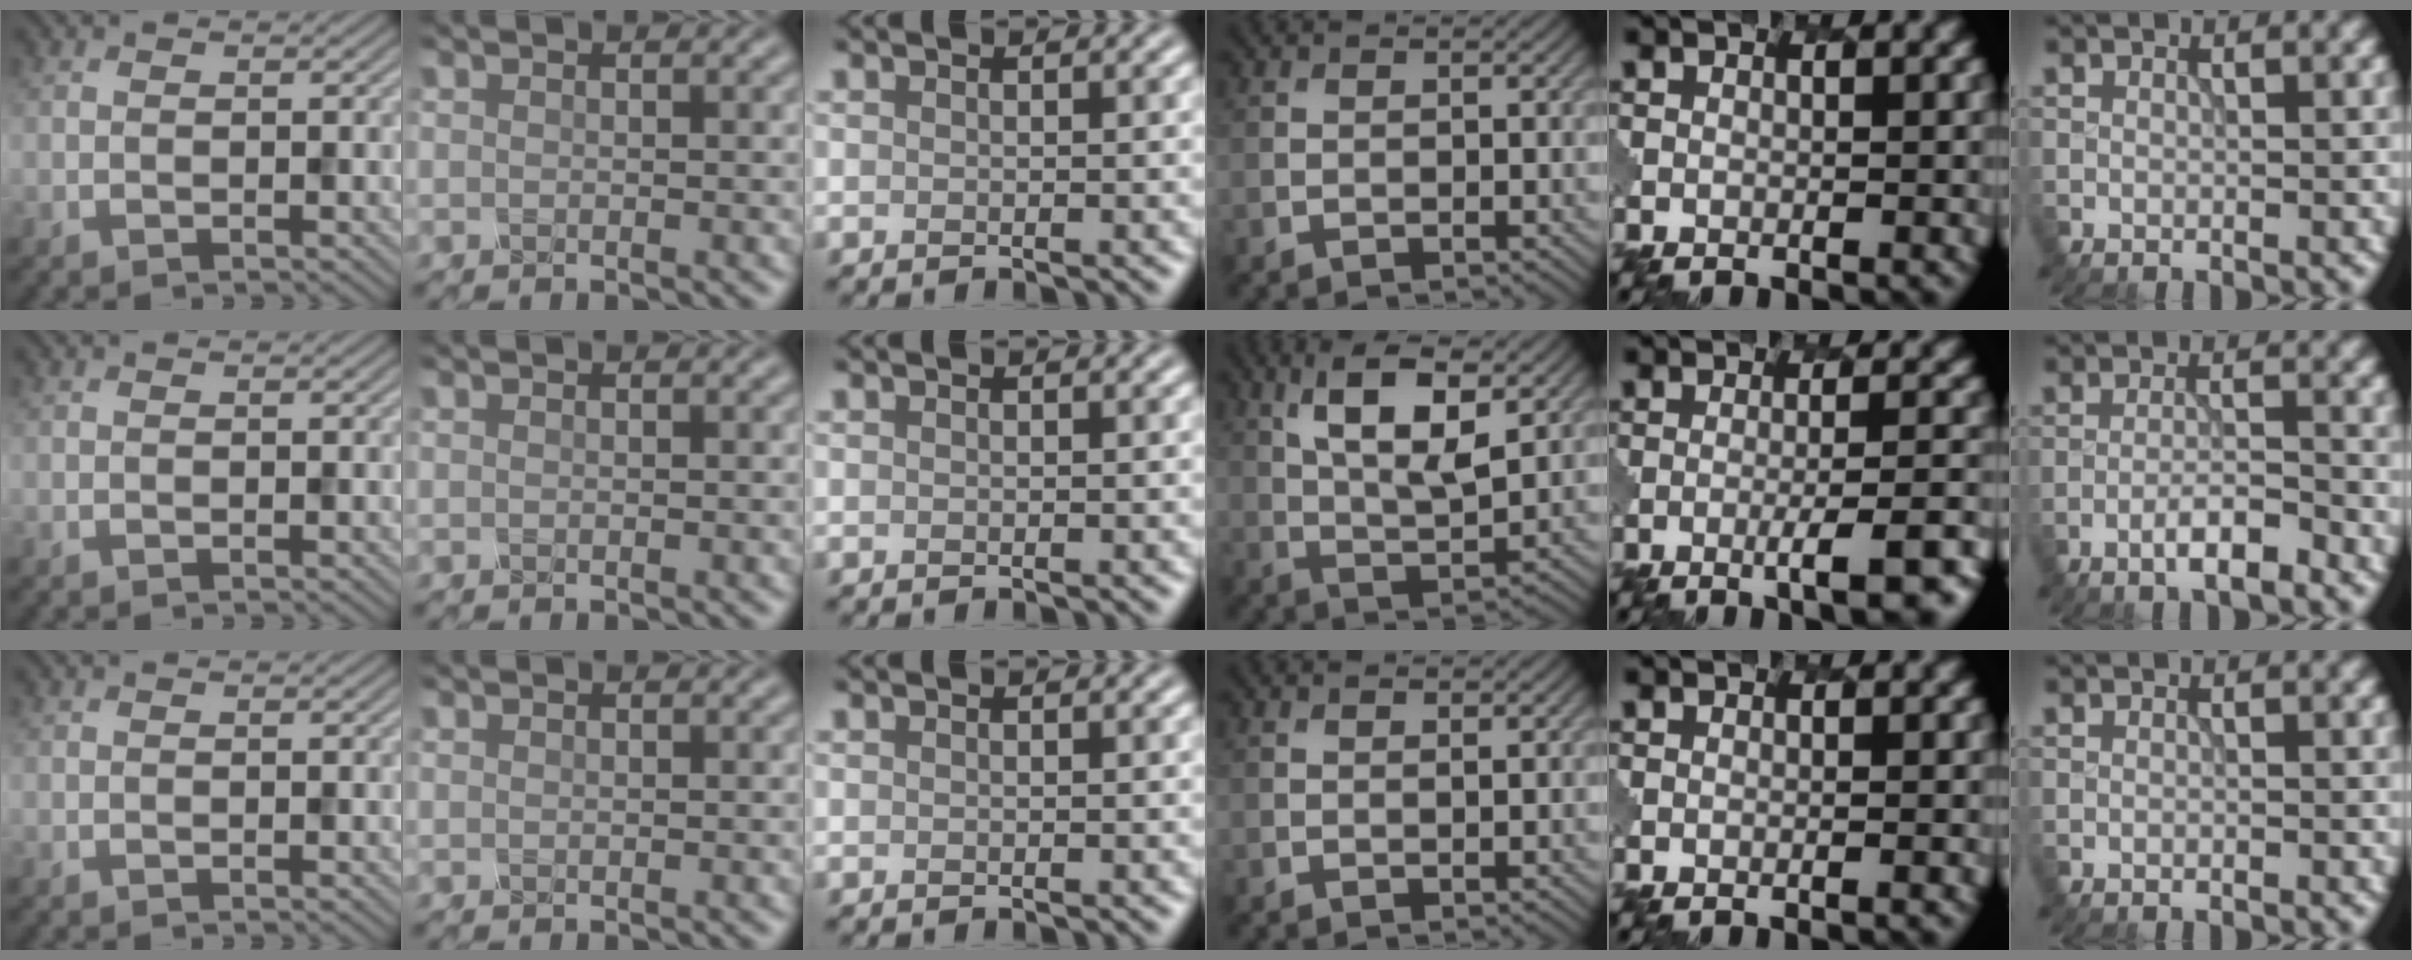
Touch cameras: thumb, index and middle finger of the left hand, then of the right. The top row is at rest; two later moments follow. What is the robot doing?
{"motion": "twist", "object": "rubiks cube"}